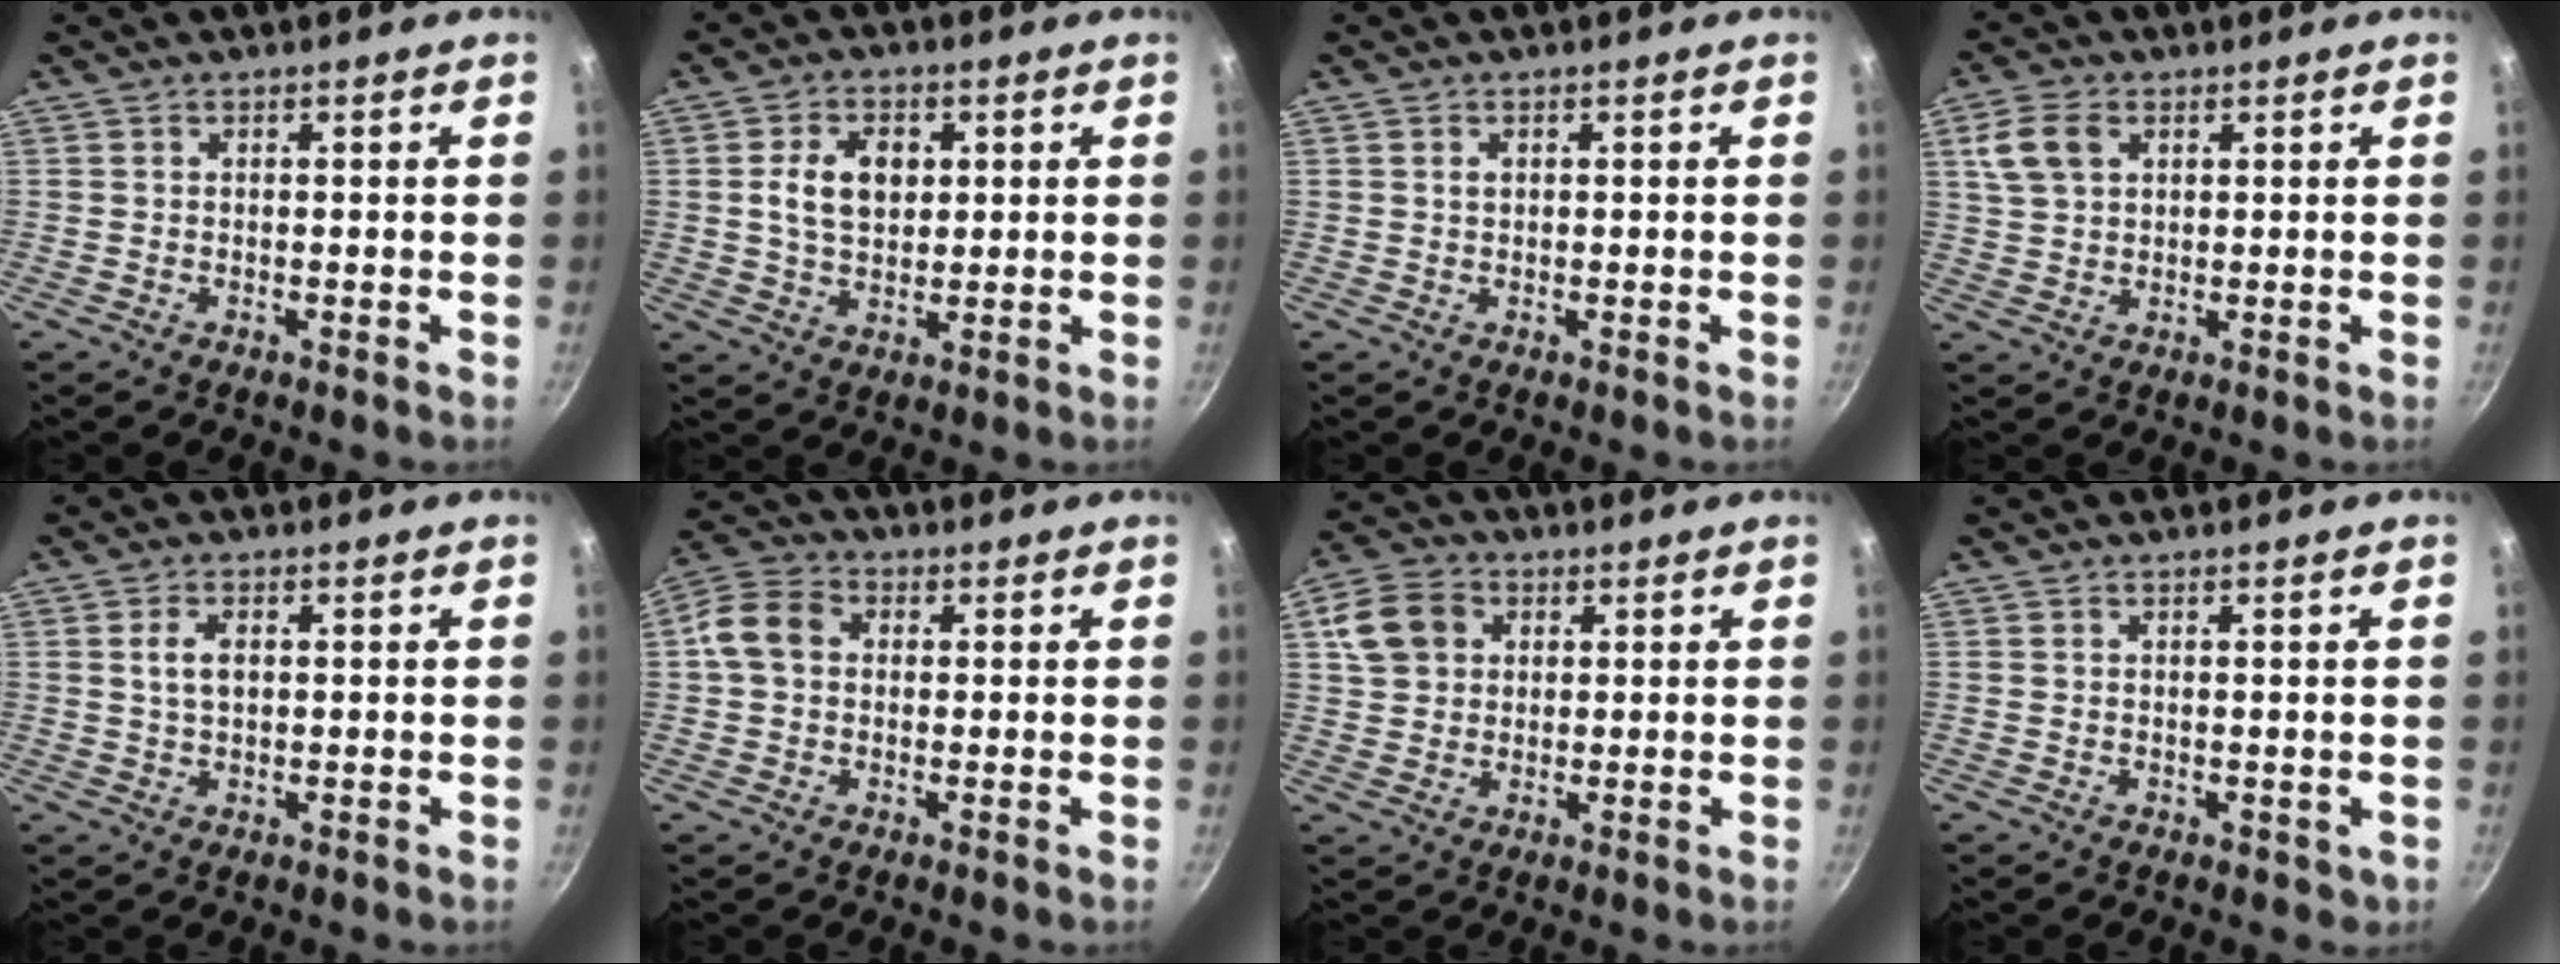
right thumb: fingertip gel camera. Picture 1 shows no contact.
{"total": 8.0, "force": [1.6, 5.3, 5.7], "torque": [-0.085, -0.004, 0.029]}
{"total": 0.8, "force": [0.2, 0.6, 0.5], "torque": [-0.007, 0.000, 0.005]}
{"total": 6.7, "force": [2.5, 4.5, 4.3], "torque": [-0.081, 0.003, 0.050]}
{"total": 3.4, "force": [0.7, 1.9, 2.7], "torque": [-0.051, -0.001, 0.013]}
{"total": 7.6, "force": [0.9, 5.8, 4.8], "torque": [-0.090, 0.023, 0.009]}
{"total": 8.7, "force": [2.5, 6.9, 4.5], "torque": [-0.072, 0.007, 0.042]}
{"total": 1.0, "force": [0.2, 0.7, 0.6], "torque": [-0.012, -0.002, 0.011]}